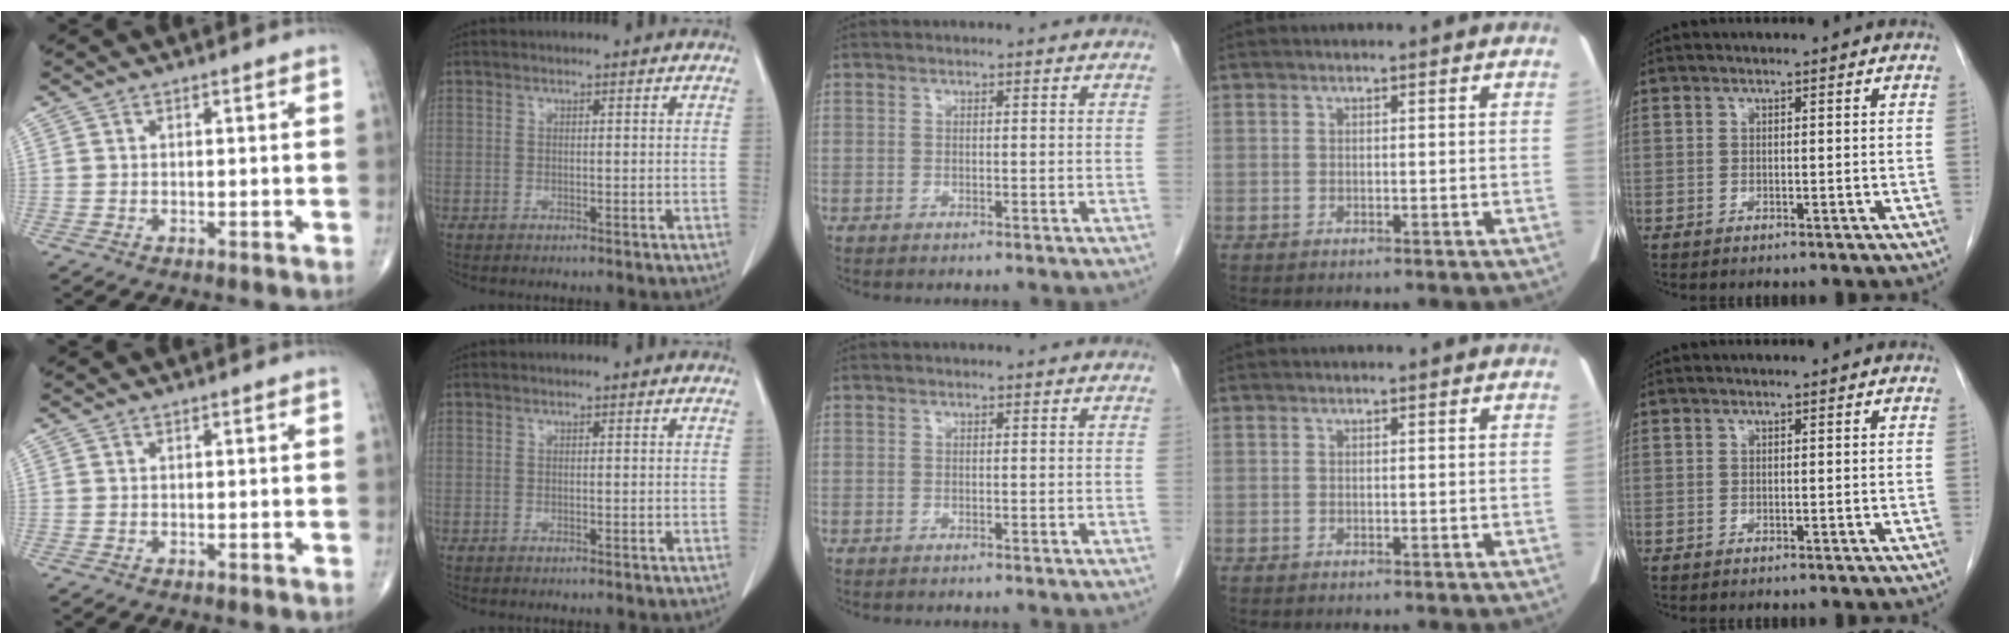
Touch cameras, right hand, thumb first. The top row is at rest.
{}